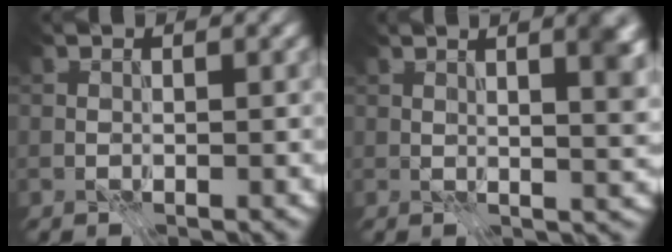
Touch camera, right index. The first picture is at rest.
{"total": 4.3, "force": [2.0, 0.9, 3.8], "torque": [-0.037, 0.002, 0.032]}